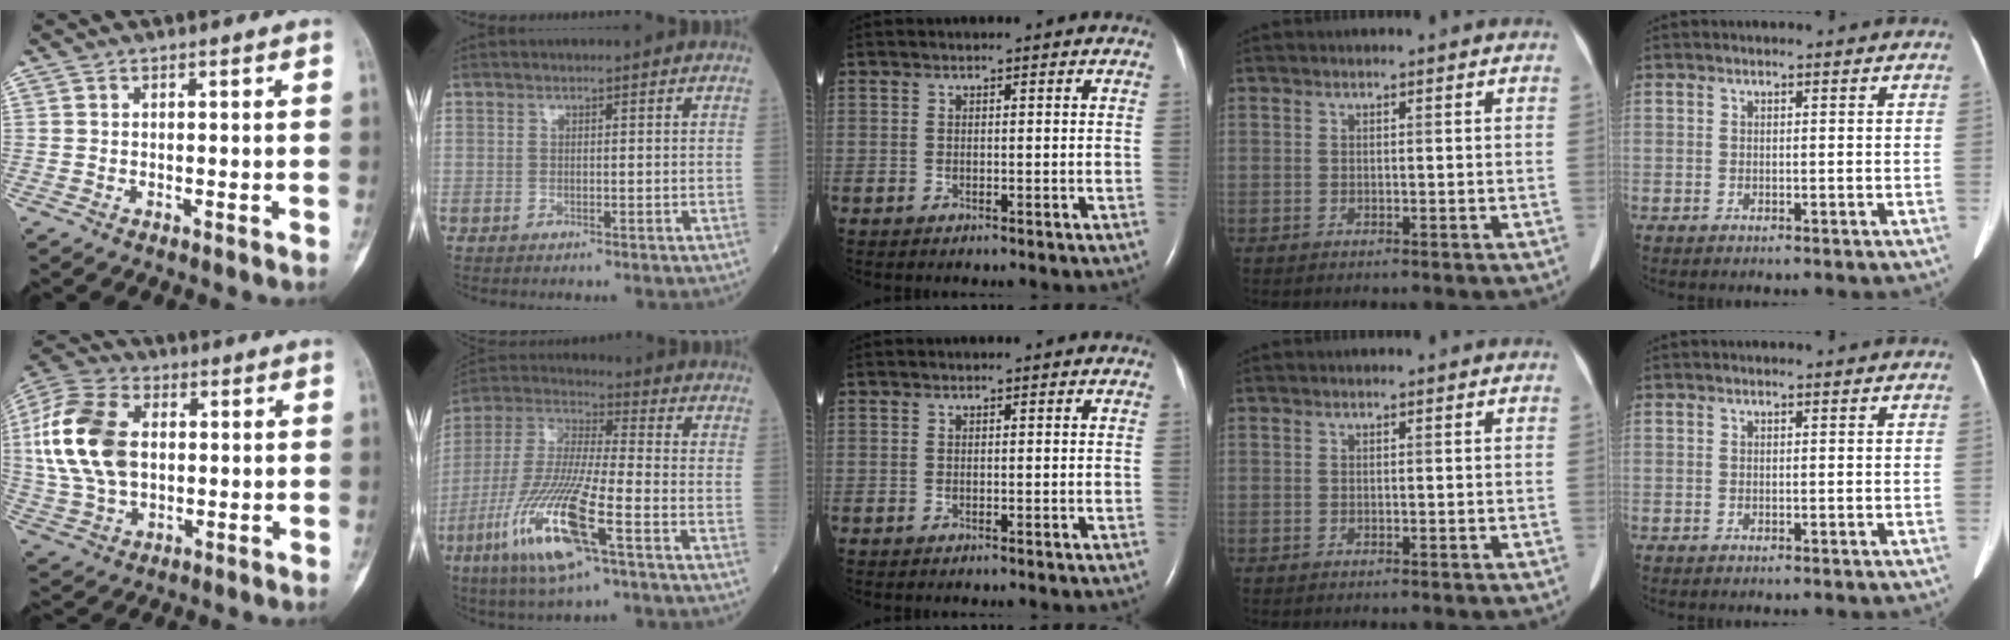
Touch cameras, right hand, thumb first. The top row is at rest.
{"thumb": {"total": 17.0, "force": [2.0, 11.2, 12.7], "torque": [-0.254, 0.012, 0.037]}, "index": {"total": 17.2, "force": [-7.3, 2.0, 15.5], "torque": [-0.335, -0.027, -0.138]}}